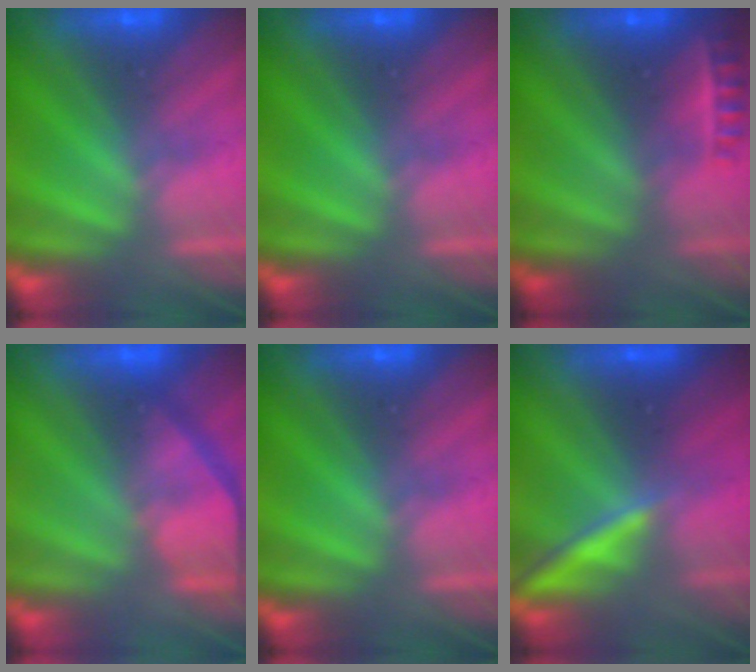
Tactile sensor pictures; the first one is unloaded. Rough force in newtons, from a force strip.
{"total": 0.0}
{"total": 2.3}
{"total": 4.4}
{"total": 0.0}
{"total": 1.9}